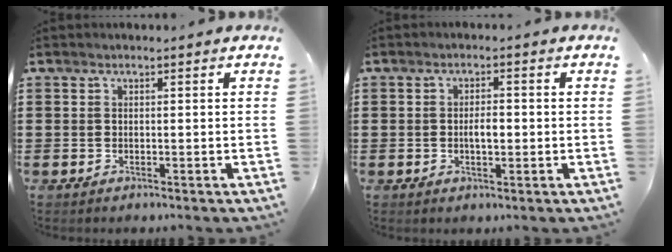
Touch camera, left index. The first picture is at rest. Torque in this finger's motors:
{"motor_torque": [0.89, 0.33, 0.09, 0.05]}